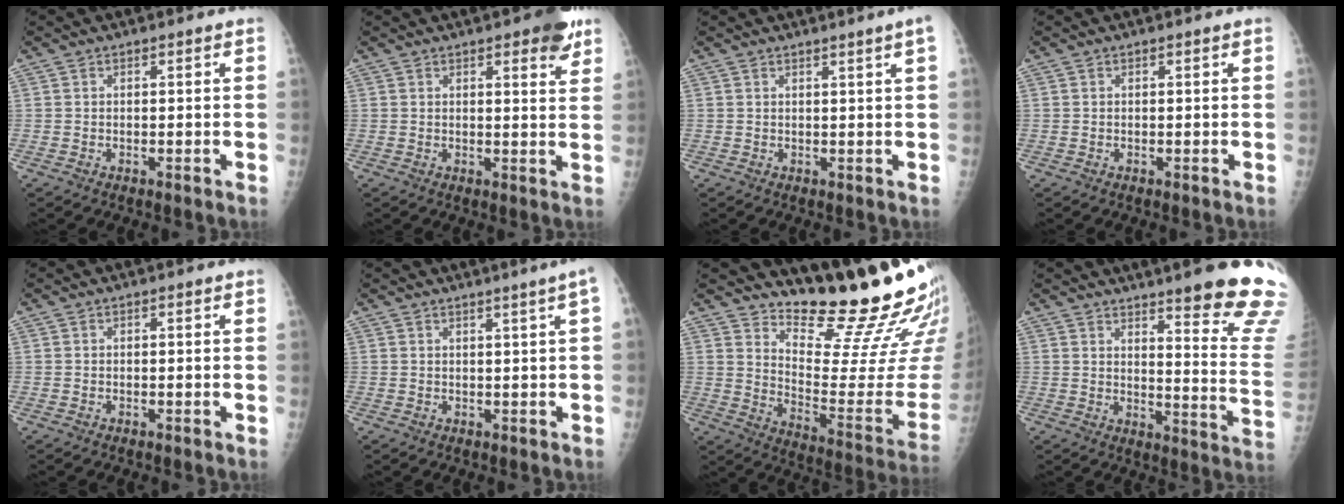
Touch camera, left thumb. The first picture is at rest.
{"total": 6.2, "force": [3.9, 1.8, 4.6], "torque": [-0.044, -0.017, 0.043]}
{"total": 2.5, "force": [1.6, -0.9, 1.7], "torque": [-0.022, -0.010, 0.027]}
{"total": 0.0}
{"total": 0.0}
{"total": 2.7, "force": [1.4, -0.7, 2.2], "torque": [-0.031, -0.005, 0.022]}
{"total": 20.0, "force": [17.8, 2.2, 8.9], "torque": [-0.097, -0.178, 0.256]}
{"total": 19.6, "force": [14.8, 1.7, 12.8], "torque": [-0.138, -0.114, 0.186]}